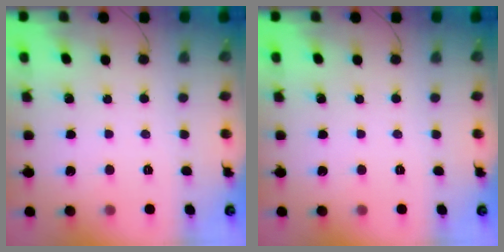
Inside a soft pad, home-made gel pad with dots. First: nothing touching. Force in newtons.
{"total": 0.0}